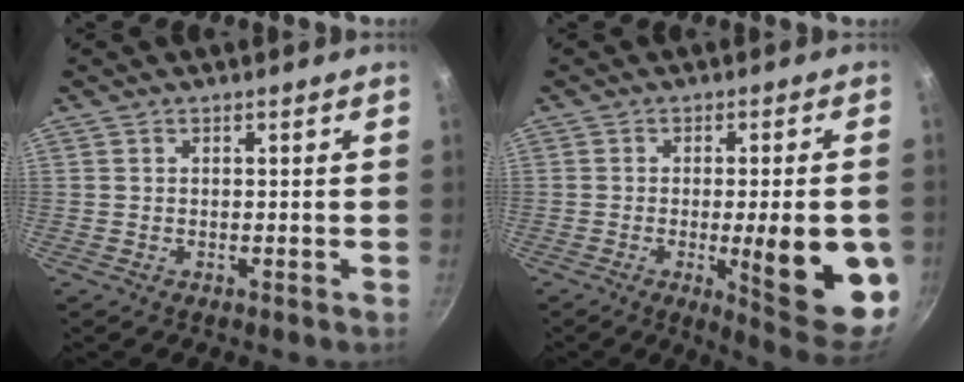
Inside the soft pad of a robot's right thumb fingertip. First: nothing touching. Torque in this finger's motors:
{"motor_torque": [2.39, 2.52, 1.67, -0.50, 0.16]}